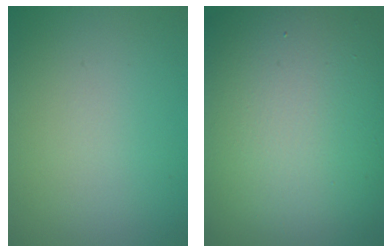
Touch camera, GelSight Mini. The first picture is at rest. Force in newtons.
{"total": 17.2, "press": 17.2, "slide": 1.1}